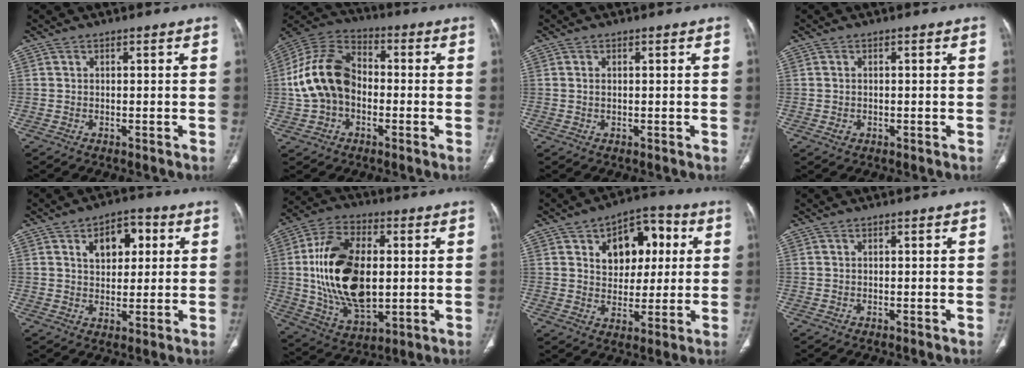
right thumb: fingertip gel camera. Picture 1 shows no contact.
{"total": 14.9, "force": [-1.3, 10.7, 10.3], "torque": [-0.193, 0.039, -0.034]}
{"total": 1.0, "force": [0.2, 0.5, 0.8], "torque": [-0.020, 0.002, 0.007]}
{"total": 1.1, "force": [-0.2, 0.9, 0.6], "torque": [-0.014, 0.003, -0.002]}
{"total": 8.6, "force": [2.9, 5.5, 5.9], "torque": [-0.051, 0.000, 0.040]}
{"total": 21.5, "force": [1.2, 12.6, 17.4], "torque": [-0.313, -0.003, 0.031]}
{"total": 13.0, "force": [3.8, 8.9, 8.6], "torque": [-0.070, 0.007, 0.056]}
{"total": 0.0}